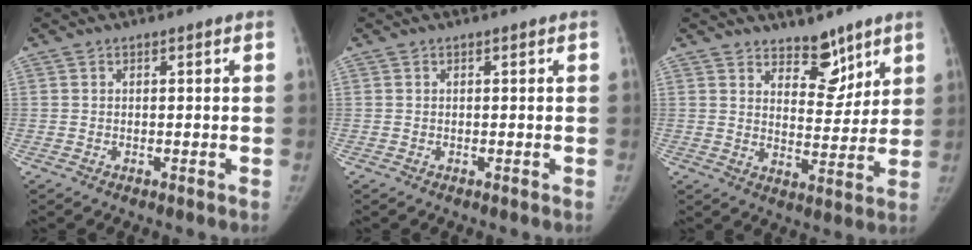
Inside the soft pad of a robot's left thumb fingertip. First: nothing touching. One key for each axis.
{"total": 0.0}
{"total": 8.1, "fx": 6.1, "fy": 4.0, "fz": 3.6, "tx": -0.013, "ty": -0.047, "tz": 0.098}